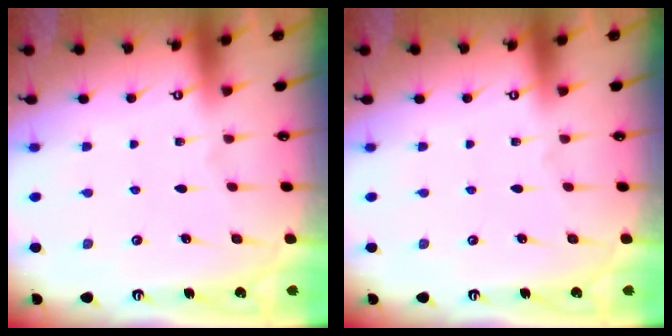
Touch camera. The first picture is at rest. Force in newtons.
{"total": 0.0}